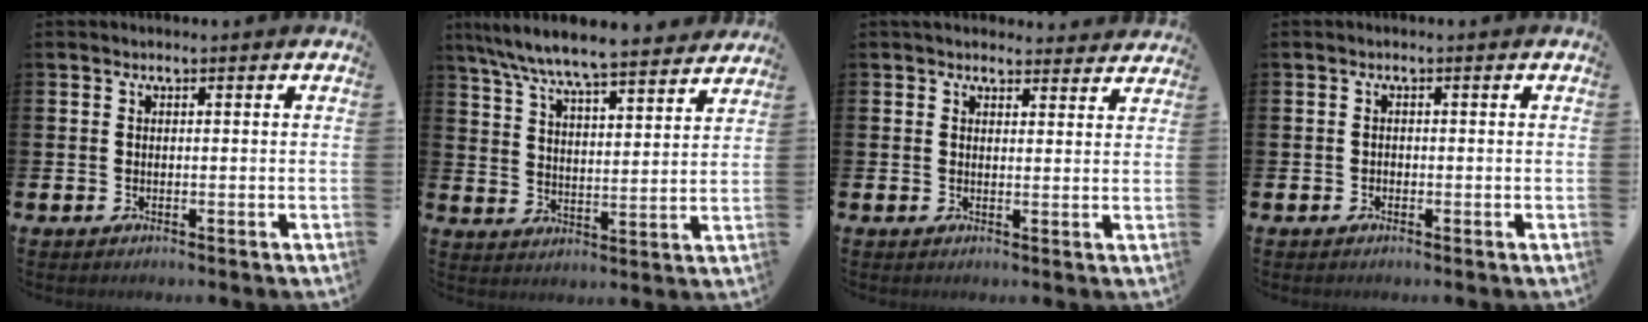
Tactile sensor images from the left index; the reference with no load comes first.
{"total": 7.9, "force": [7.5, 0.3, 2.2], "torque": [-0.072, -0.052, 0.132]}
{"total": 3.0, "force": [2.9, 0.8, 0.1], "torque": [0.005, -0.016, 0.050]}
{"total": 0.6, "force": [-0.4, 0.5, 0.1], "torque": [-0.006, 0.005, -0.008]}